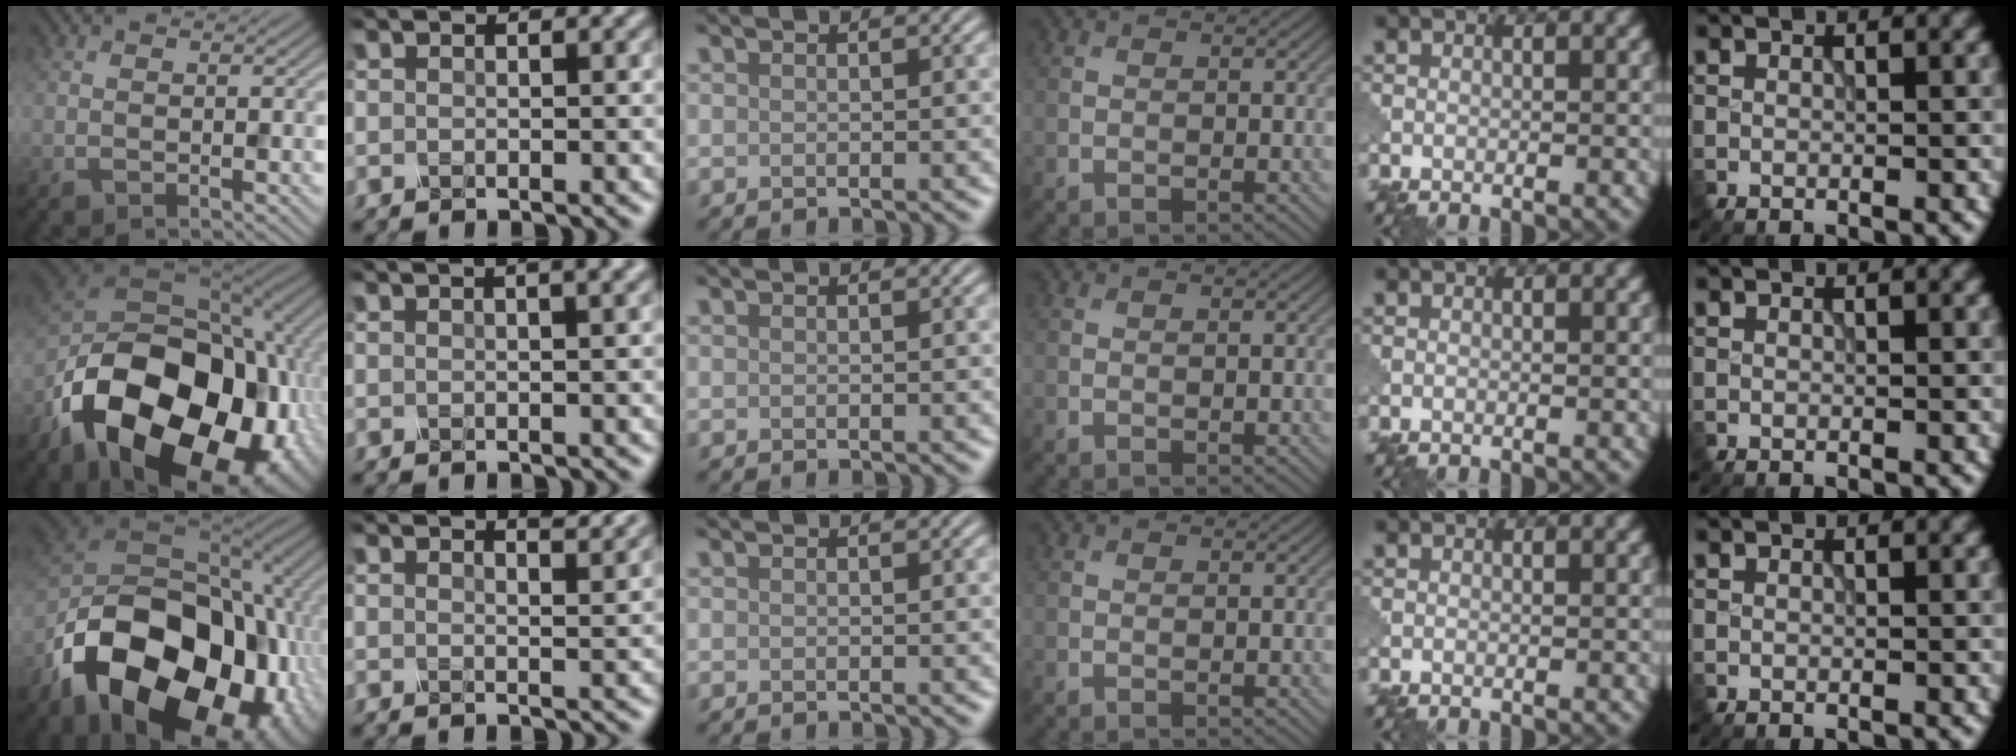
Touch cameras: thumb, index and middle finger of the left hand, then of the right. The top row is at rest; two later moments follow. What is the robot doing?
{"motion": "shake", "object": "sieve"}